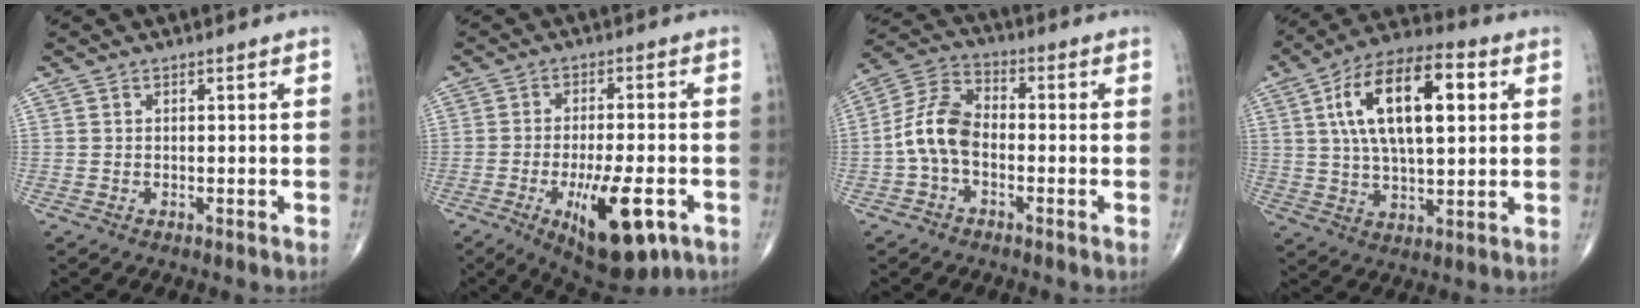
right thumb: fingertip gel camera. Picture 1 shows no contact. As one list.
[{"total": 14.2, "force": [-5.7, 5.1, 12.0], "torque": [-0.181, 0.007, -0.074]}, {"total": 8.9, "force": [-1.9, 5.4, 6.9], "torque": [-0.133, 0.033, -0.049]}, {"total": 18.8, "force": [4.7, 8.4, 16.1], "torque": [-0.267, 0.012, 0.075]}]